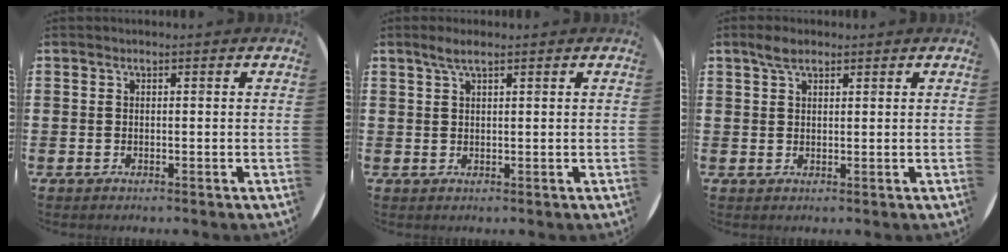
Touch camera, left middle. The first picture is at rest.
{"total": 2.2, "force": [1.5, 0.3, 1.5], "torque": [-0.031, 0.004, 0.026]}
{"total": 2.7, "force": [2.0, 1.2, 1.5], "torque": [-0.024, 0.005, 0.034]}